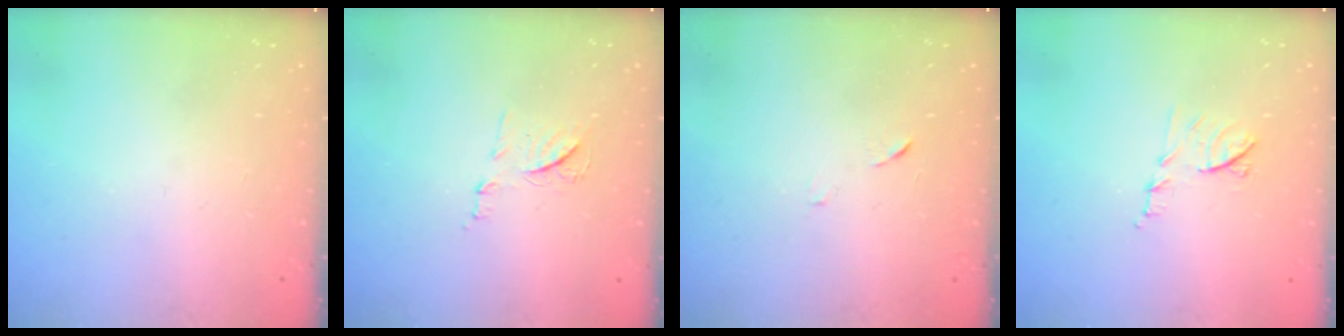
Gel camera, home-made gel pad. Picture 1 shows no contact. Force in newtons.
{"total": 7.6, "press": 7.6, "slide": 0.6}
{"total": 5.0, "press": 4.9, "slide": 0.6}
{"total": 7.4, "press": 7.4, "slide": 0.4}